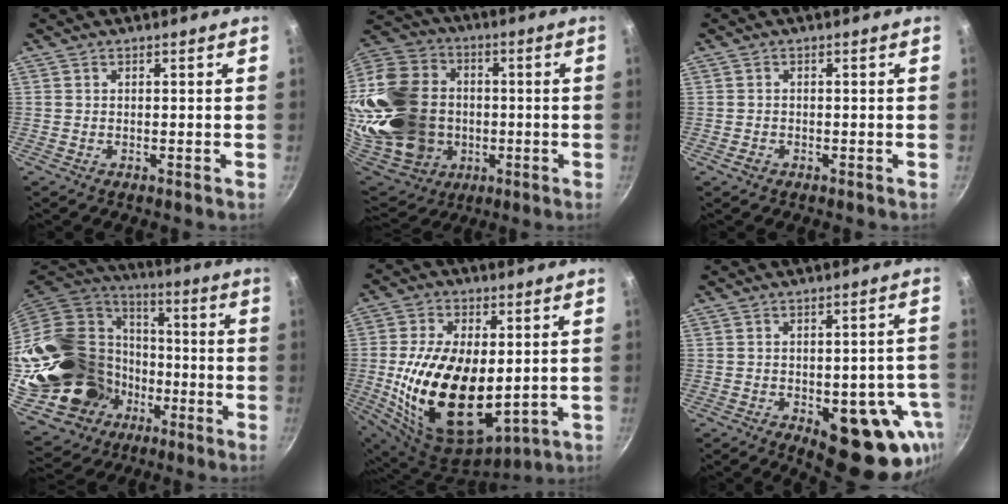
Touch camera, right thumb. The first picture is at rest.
{"total": 31.6, "force": [-1.5, 25.4, 18.7], "torque": [-0.402, 0.037, -0.002]}
{"total": 1.3, "force": [-0.8, 0.9, 0.4], "torque": [-0.005, 0.006, -0.012]}
{"total": 28.8, "force": [-6.2, 23.6, 15.4], "torque": [-0.254, 0.055, -0.076]}
{"total": 21.3, "force": [-0.4, 12.4, 17.3], "torque": [-0.312, -0.017, 0.009]}
{"total": 18.8, "force": [-7.2, 8.5, 15.1], "torque": [-0.124, 0.009, -0.083]}